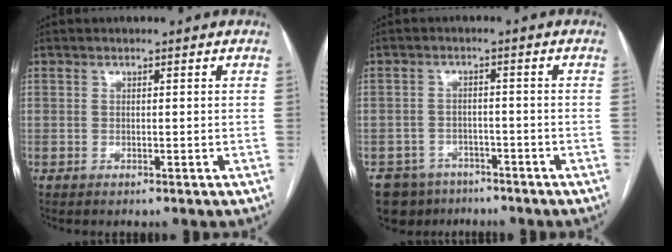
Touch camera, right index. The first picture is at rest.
{"total": 7.3, "force": [-5.5, 4.7, 0.8], "torque": [-0.010, 0.004, -0.083]}